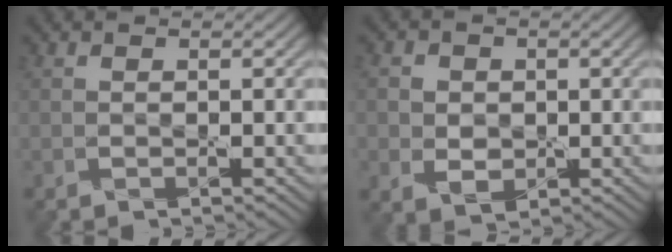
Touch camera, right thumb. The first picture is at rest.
{"total": 3.8, "force": [0.2, 3.4, 1.7], "torque": [-0.047, -0.002, -0.006]}